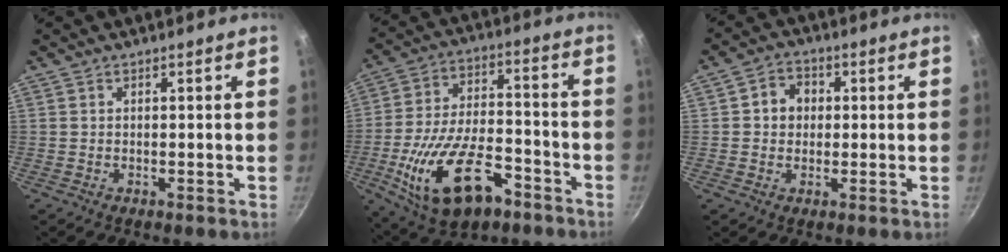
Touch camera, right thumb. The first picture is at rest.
{"total": 20.8, "force": [-9.1, 10.8, 15.2], "torque": [-0.266, 0.042, -0.148]}
{"total": 5.3, "force": [0.7, 4.7, 2.5], "torque": [-0.013, 0.007, 0.002]}